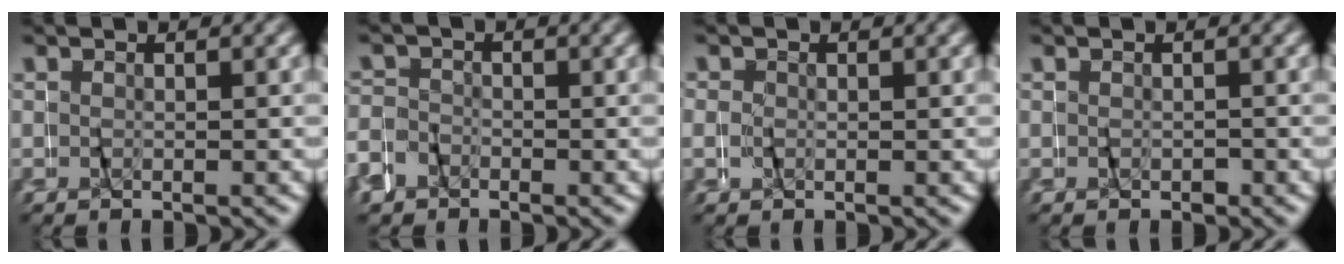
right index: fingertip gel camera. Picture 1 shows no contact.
{"total": 3.9, "force": [-2.0, 3.3, 0.0], "torque": [-0.001, 0.010, -0.048]}
{"total": 1.0, "force": [0.3, 0.9, 0.2], "torque": [-0.001, 0.004, 0.002]}
{"total": 0.7, "force": [-0.5, 0.4, 0.3], "torque": [-0.009, -0.004, -0.007]}